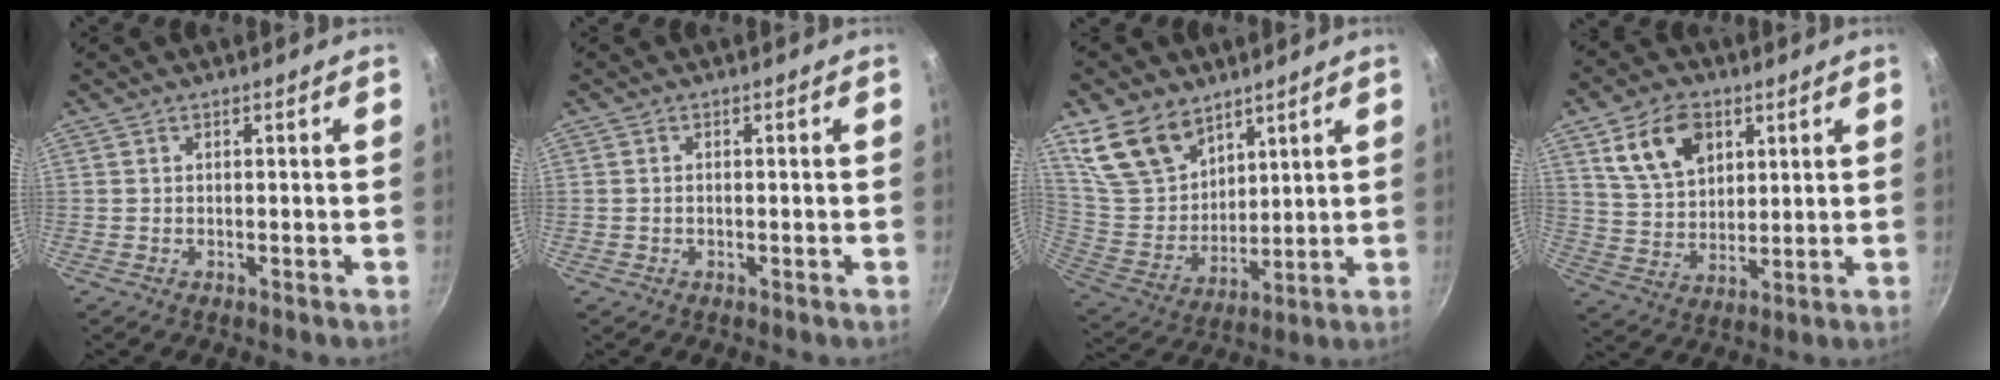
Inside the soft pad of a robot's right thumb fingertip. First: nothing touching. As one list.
[{"total": 0.5, "force": [-0.1, 0.4, 0.3], "torque": [-0.007, 0.002, -0.002]}, {"total": 13.7, "force": [8.9, 8.7, 5.8], "torque": [-0.089, -0.040, 0.190]}, {"total": 12.0, "force": [5.5, 7.9, 7.1], "torque": [-0.101, -0.017, 0.107]}]